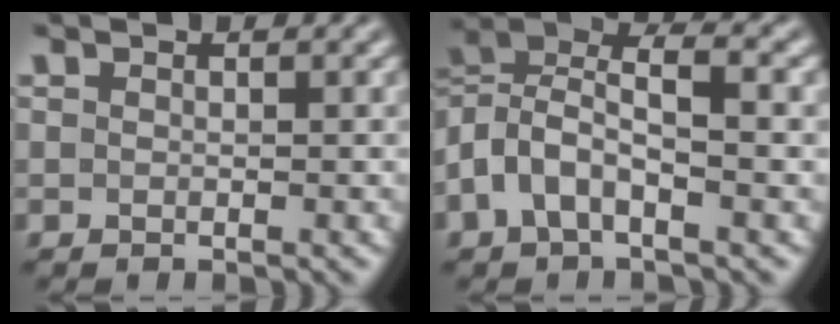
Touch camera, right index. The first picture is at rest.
{"total": 9.1, "force": [1.5, 6.4, 6.3], "torque": [-0.136, -0.004, 0.015]}